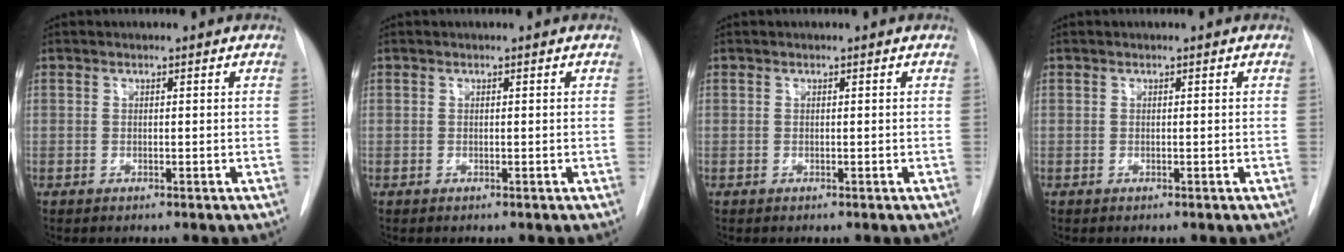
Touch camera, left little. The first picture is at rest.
{"total": 0.0}
{"total": 0.0}
{"total": 0.0}